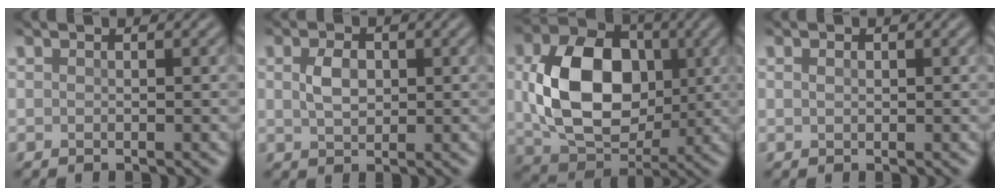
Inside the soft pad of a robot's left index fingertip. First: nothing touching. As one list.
[{"total": 2.7, "force": [0.5, 1.8, 1.9], "torque": [-0.043, 0.002, 0.010]}, {"total": 10.8, "force": [0.7, 7.7, 7.5], "torque": [-0.151, 0.000, 0.020]}, {"total": 0.7, "force": [0.3, 0.5, 0.5], "torque": [-0.010, 0.000, 0.005]}]